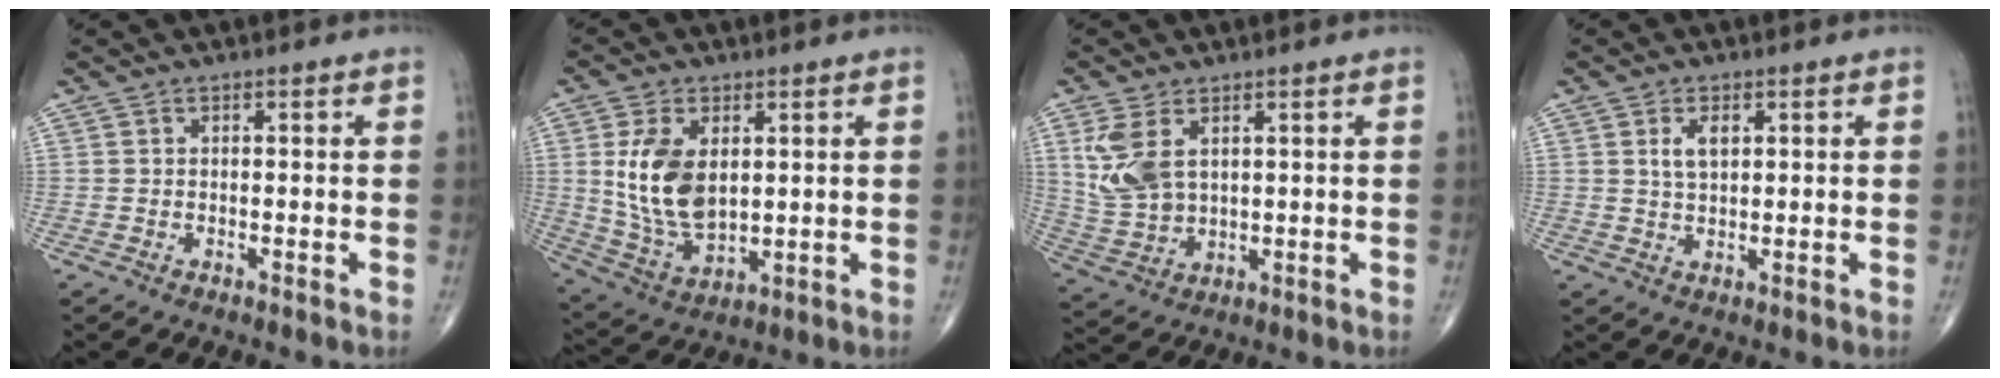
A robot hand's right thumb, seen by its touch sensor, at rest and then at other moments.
{"total": 12.8, "force": [2.3, 7.6, 10.1], "torque": [-0.186, -0.016, 0.057]}
{"total": 8.7, "force": [3.1, 5.1, 6.3], "torque": [-0.136, -0.009, 0.076]}
{"total": 3.7, "force": [1.3, 2.0, 2.9], "torque": [-0.048, -0.005, 0.026]}